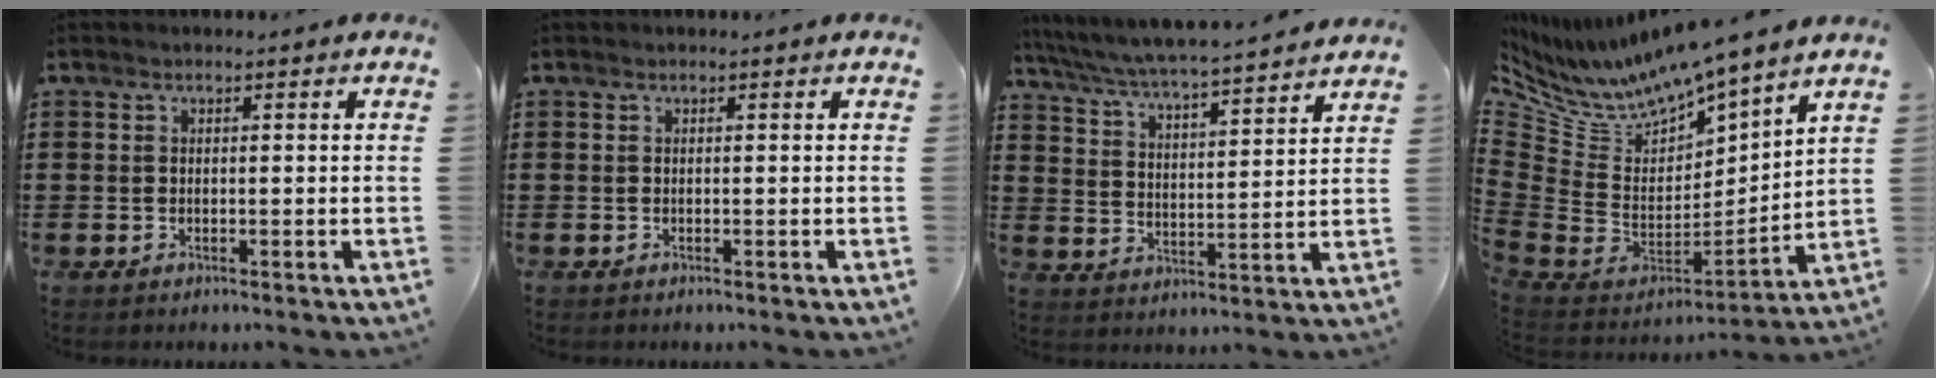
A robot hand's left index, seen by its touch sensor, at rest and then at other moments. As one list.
[{"total": 0.0}, {"total": 4.6, "force": [4.4, -0.3, 1.2], "torque": [-0.047, -0.036, 0.070]}, {"total": 8.3, "force": [8.0, 1.6, 1.6], "torque": [-0.080, -0.079, 0.138]}]